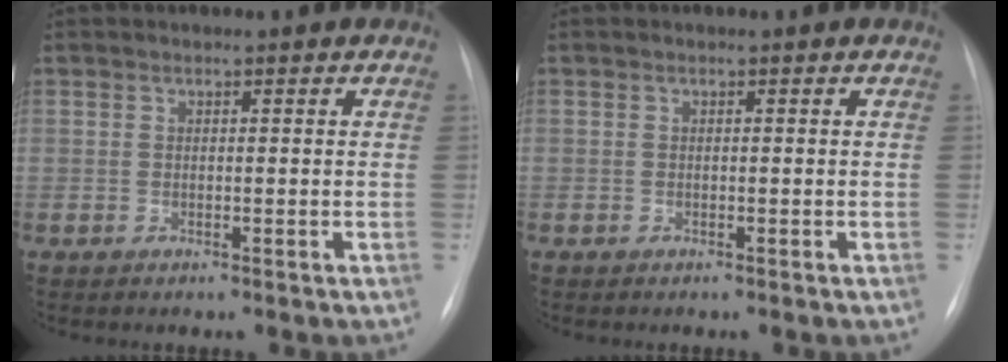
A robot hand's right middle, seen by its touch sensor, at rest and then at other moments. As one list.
[{"total": 0.0}]